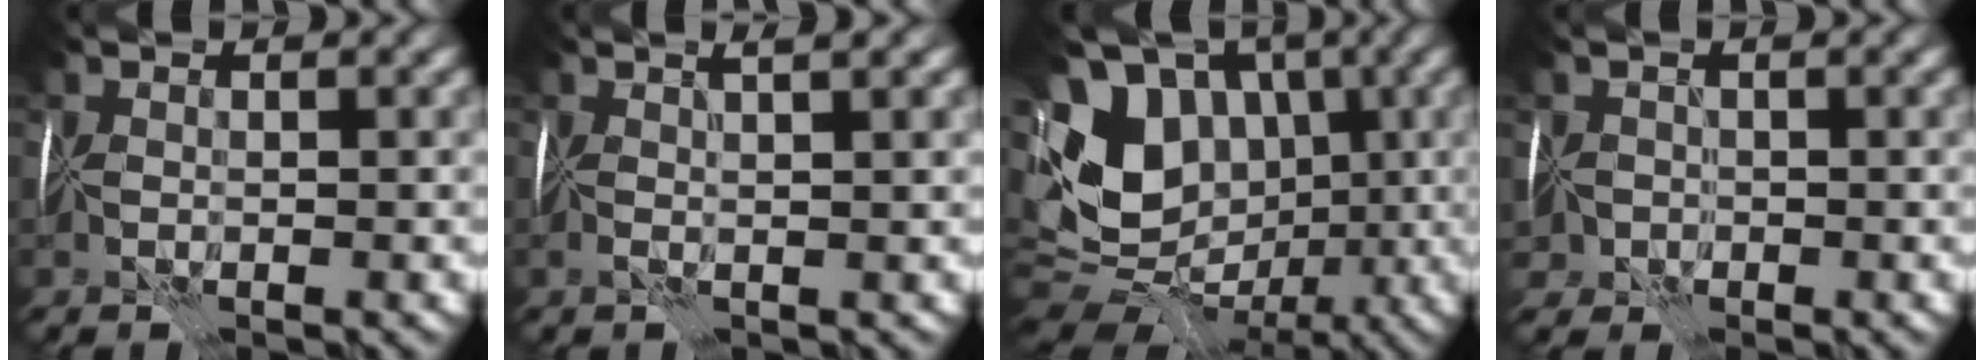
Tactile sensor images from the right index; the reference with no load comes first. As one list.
[{"total": 2.0, "force": [0.8, -0.7, 1.7], "torque": [-0.025, 0.000, 0.013]}, {"total": 11.6, "force": [-0.5, 9.1, 7.3], "torque": [-0.133, 0.010, -0.012]}, {"total": 3.2, "force": [-1.3, 2.7, 1.3], "torque": [-0.014, 0.000, -0.026]}]